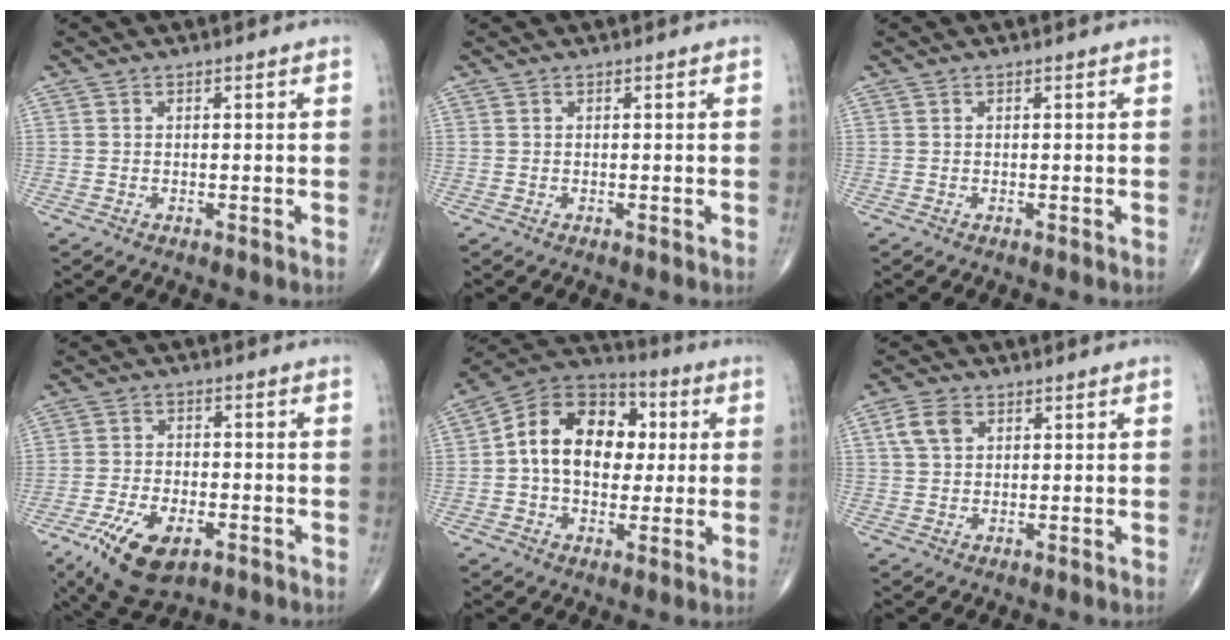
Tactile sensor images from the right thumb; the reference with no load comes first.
{"total": 0.0}
{"total": 0.0}
{"total": 11.4, "force": [-5.6, 5.6, 8.2], "torque": [-0.151, 0.008, -0.092]}
{"total": 17.1, "force": [1.7, 12.0, 12.0], "torque": [-0.157, 0.027, 0.018]}
{"total": 4.8, "force": [1.8, 3.3, 2.9], "torque": [-0.053, 0.004, 0.035]}